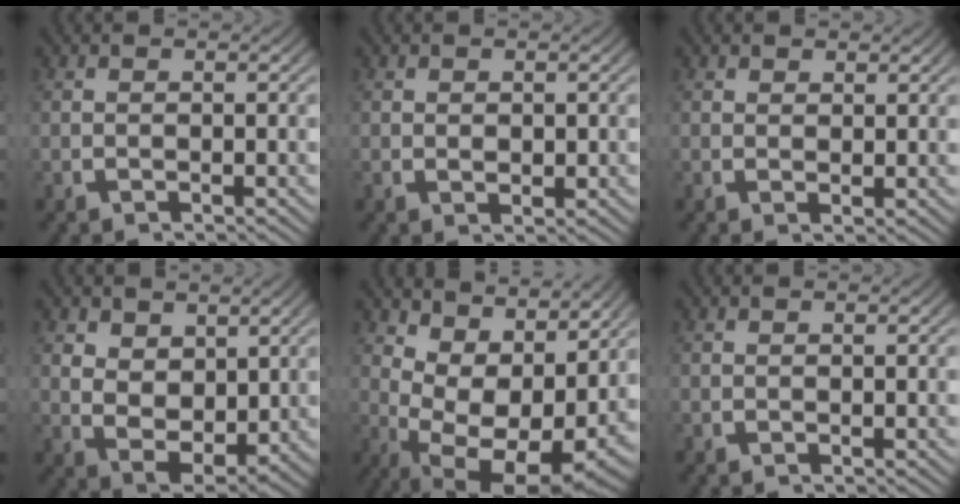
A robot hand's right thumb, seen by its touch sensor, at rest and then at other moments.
{"total": 1.2, "force": [0.2, 0.9, 0.8], "torque": [-0.015, -0.012, 0.012]}
{"total": 1.5, "force": [1.3, 0.6, 0.5], "torque": [0.000, -0.004, 0.023]}
{"total": 6.1, "force": [0.5, 4.4, 4.2], "torque": [-0.094, -0.039, 0.026]}
{"total": 11.2, "force": [-0.9, 6.5, 9.1], "torque": [-0.175, -0.058, 0.013]}
{"total": 0.0}